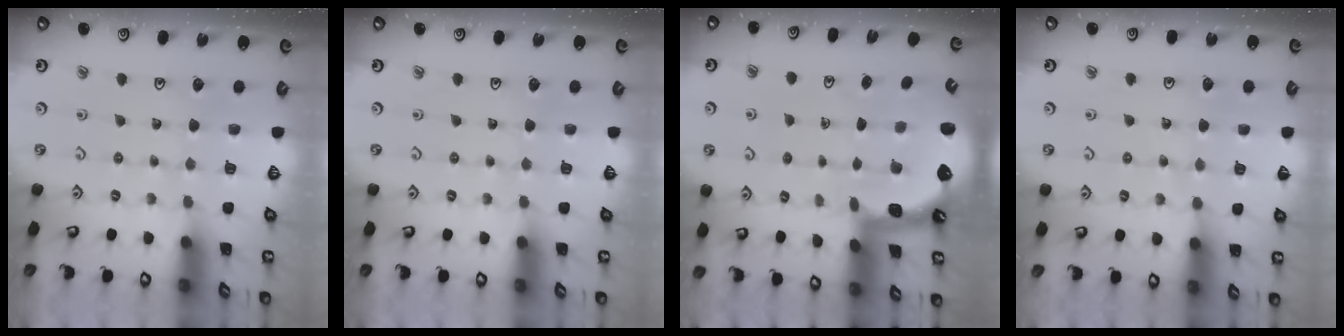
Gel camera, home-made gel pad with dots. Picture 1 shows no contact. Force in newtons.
{"total": 0.0}
{"total": 1.4, "press": 1.4, "slide": 0.1}
{"total": 1.7, "press": 1.7, "slide": 0.2}